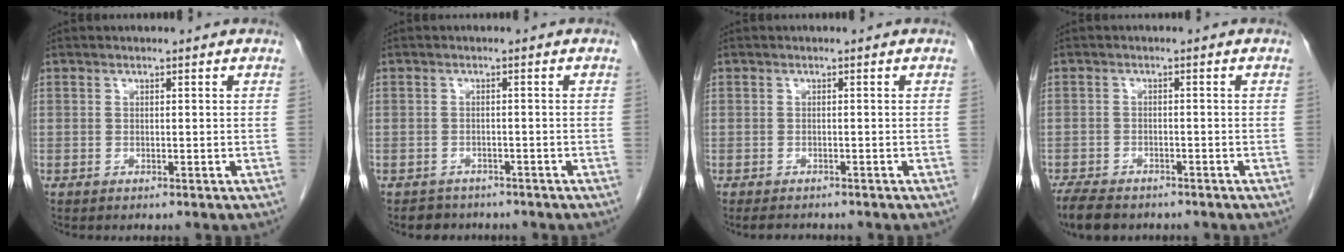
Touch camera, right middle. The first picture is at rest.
{"total": 2.9, "force": [-2.5, 1.5, -0.2], "torque": [-0.009, 0.002, -0.035]}
{"total": 2.8, "force": [-2.5, 0.8, 1.0], "torque": [-0.018, -0.008, -0.031]}
{"total": 7.3, "force": [-5.9, 2.9, 3.1], "torque": [-0.052, -0.010, -0.090]}